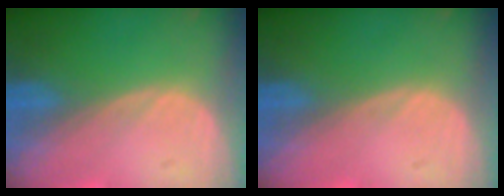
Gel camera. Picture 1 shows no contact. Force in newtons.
{"total": 0.0}